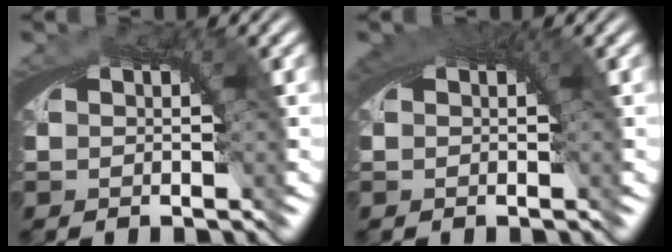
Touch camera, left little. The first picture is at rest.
{"total": 1.1, "force": [0.4, 0.7, 0.7], "torque": [-0.012, -0.005, 0.007]}